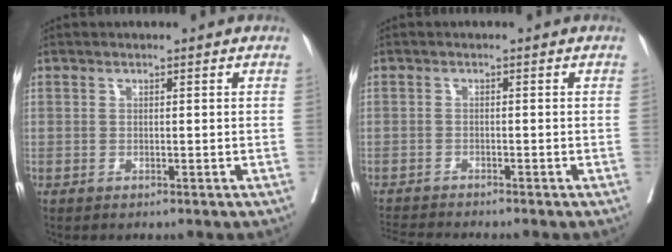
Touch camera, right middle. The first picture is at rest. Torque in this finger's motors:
{"motor_torque": [0.79, -0.85, 0.15, 0.02]}